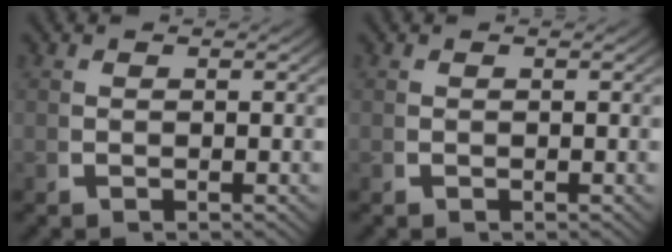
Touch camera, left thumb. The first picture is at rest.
{"total": 0.0}